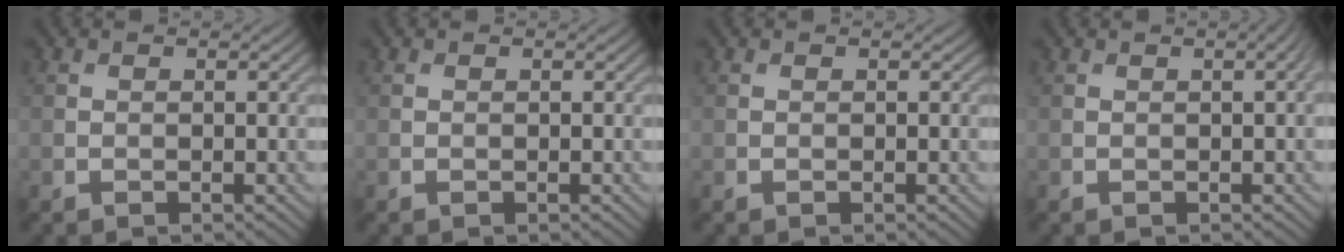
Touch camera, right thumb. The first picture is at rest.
{"total": 0.0}
{"total": 0.0}
{"total": 1.4, "force": [0.3, 0.3, 1.4], "torque": [-0.016, 0.008, 0.002]}